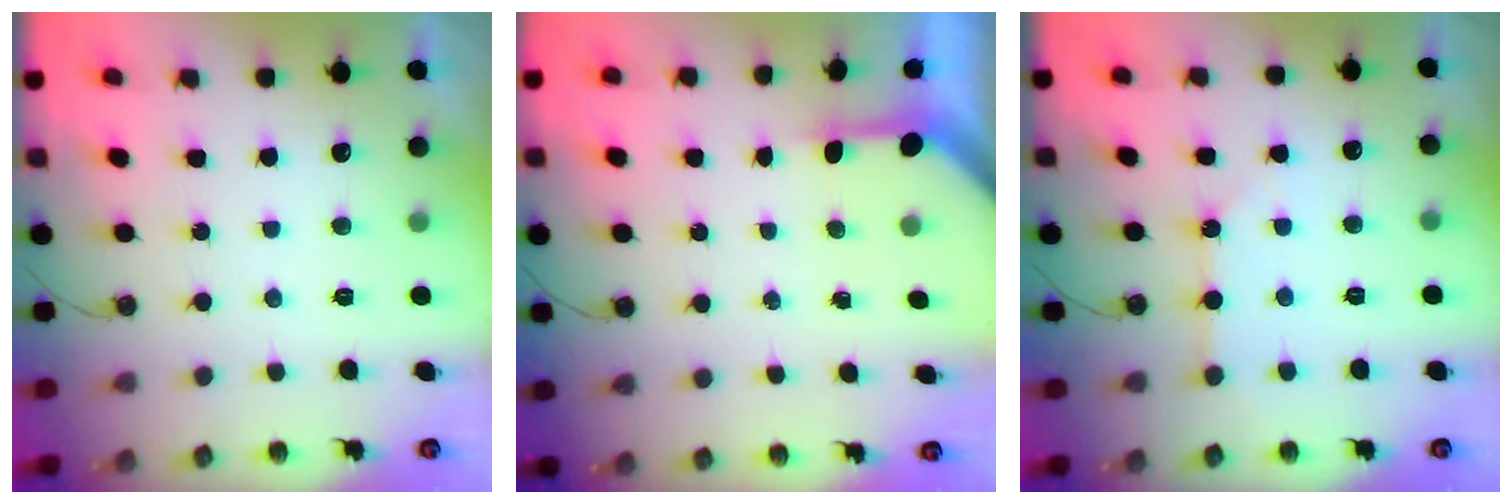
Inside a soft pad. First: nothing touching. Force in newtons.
{"total": 3.2, "press": 3.2, "slide": 0.3}
{"total": 3.5, "press": 3.5, "slide": 0.2}